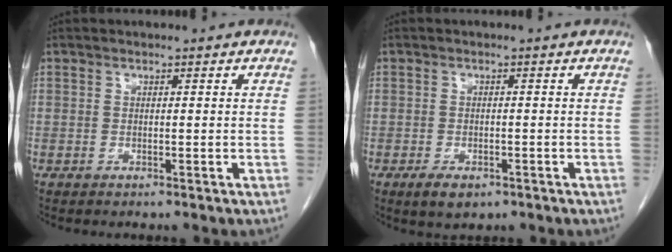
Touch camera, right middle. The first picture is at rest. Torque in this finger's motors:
{"motor_torque": [0.39, -0.29, 0.14, 0.05]}